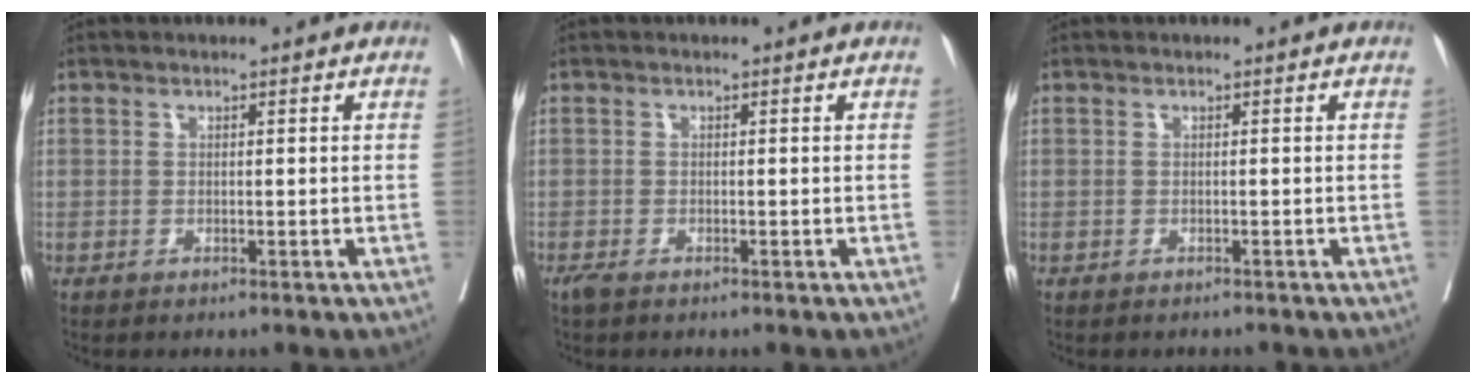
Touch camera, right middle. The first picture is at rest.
{"total": 1.2, "force": [-0.9, 0.3, 0.6], "torque": [-0.016, -0.005, -0.018]}
{"total": 1.4, "force": [-1.3, 0.4, 0.2], "torque": [-0.006, -0.002, -0.020]}